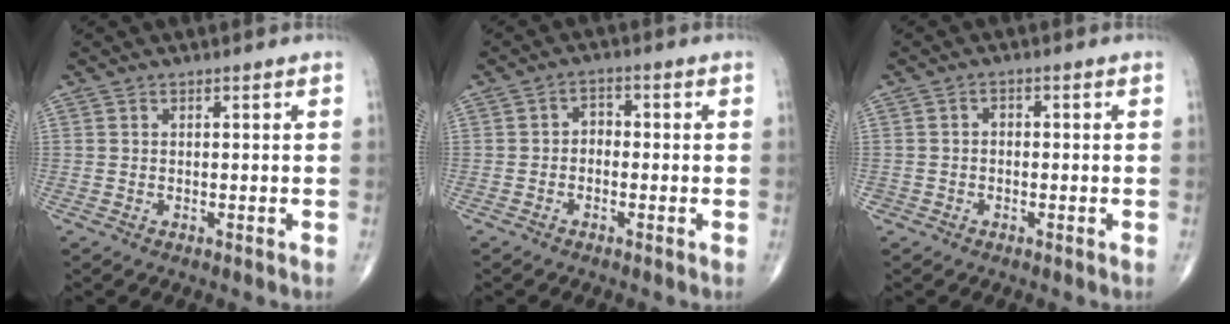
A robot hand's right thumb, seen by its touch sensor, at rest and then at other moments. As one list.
[{"total": 2.5, "force": [-0.6, 2.0, 1.5], "torque": [-0.008, 0.015, -0.021]}, {"total": 1.8, "force": [-0.6, 1.6, 0.5], "torque": [0.004, 0.011, -0.015]}]